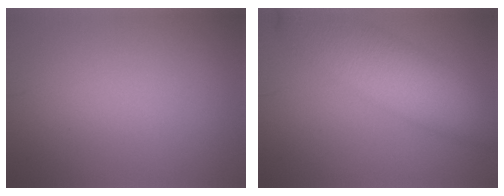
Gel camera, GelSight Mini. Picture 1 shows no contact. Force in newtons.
{"total": 9.3, "press": 9.3, "slide": 0.5}